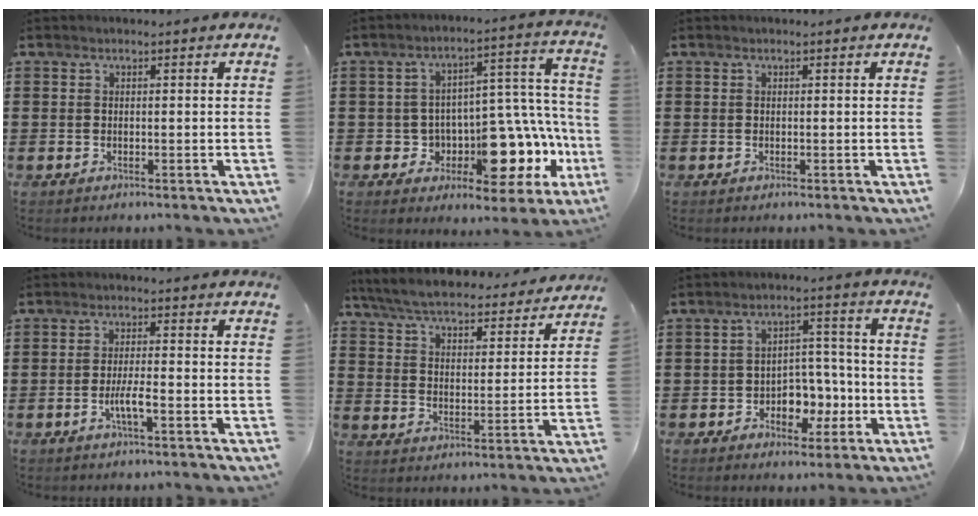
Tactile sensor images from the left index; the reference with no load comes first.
{"total": 10.5, "force": [-3.6, 6.4, 7.4], "torque": [-0.106, -0.017, -0.056]}
{"total": 0.0}
{"total": 3.5, "force": [-1.4, 0.4, 3.2], "torque": [-0.061, -0.003, -0.027]}
{"total": 6.5, "force": [6.2, 0.4, 1.8], "torque": [-0.063, -0.040, 0.107]}
{"total": 5.5, "force": [-2.1, 4.1, 3.0], "torque": [-0.050, 0.010, -0.040]}